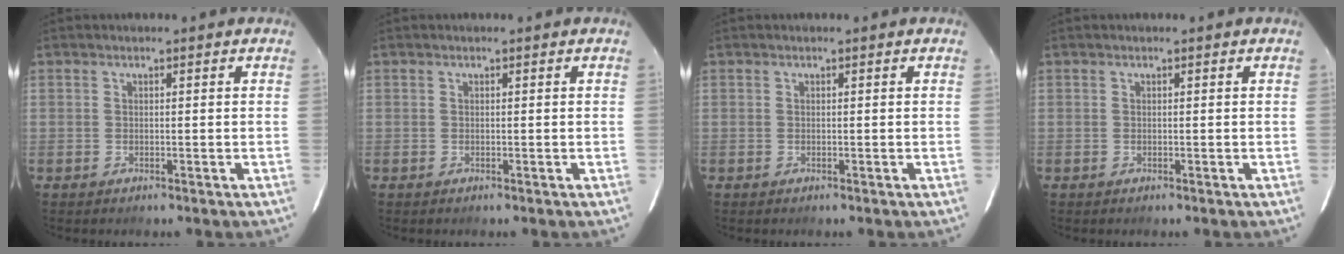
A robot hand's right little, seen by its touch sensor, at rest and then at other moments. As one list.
[{"total": 0.0}, {"total": 0.0}, {"total": 0.0}]